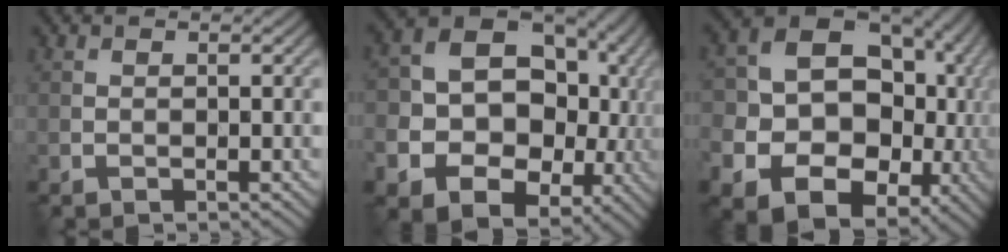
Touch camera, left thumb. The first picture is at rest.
{"total": 20.5, "force": [-3.4, 17.2, 10.7], "torque": [-0.209, -0.030, -0.052]}
{"total": 22.0, "force": [-5.2, 18.0, 11.6], "torque": [-0.213, -0.030, -0.086]}